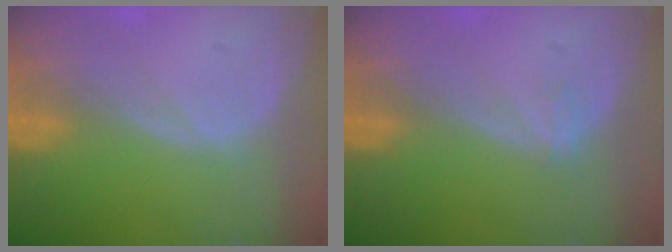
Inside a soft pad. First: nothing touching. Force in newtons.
{"total": 0.9, "press": 0.6, "slide": 0.6}